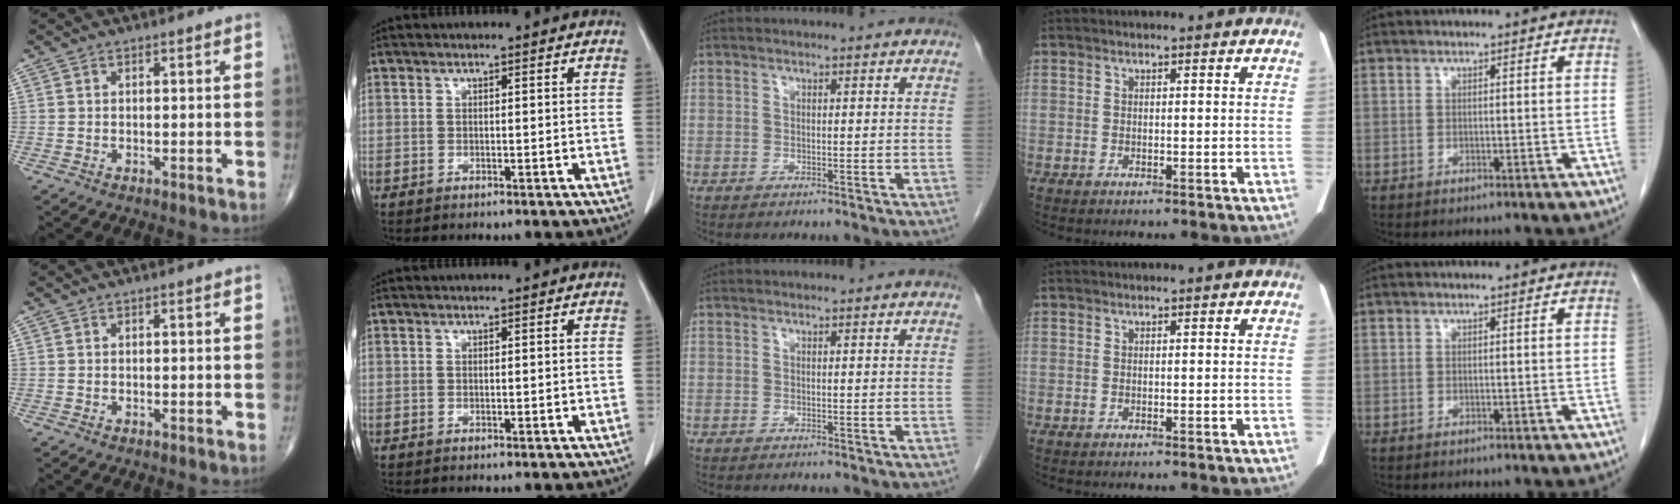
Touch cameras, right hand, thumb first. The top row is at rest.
{}